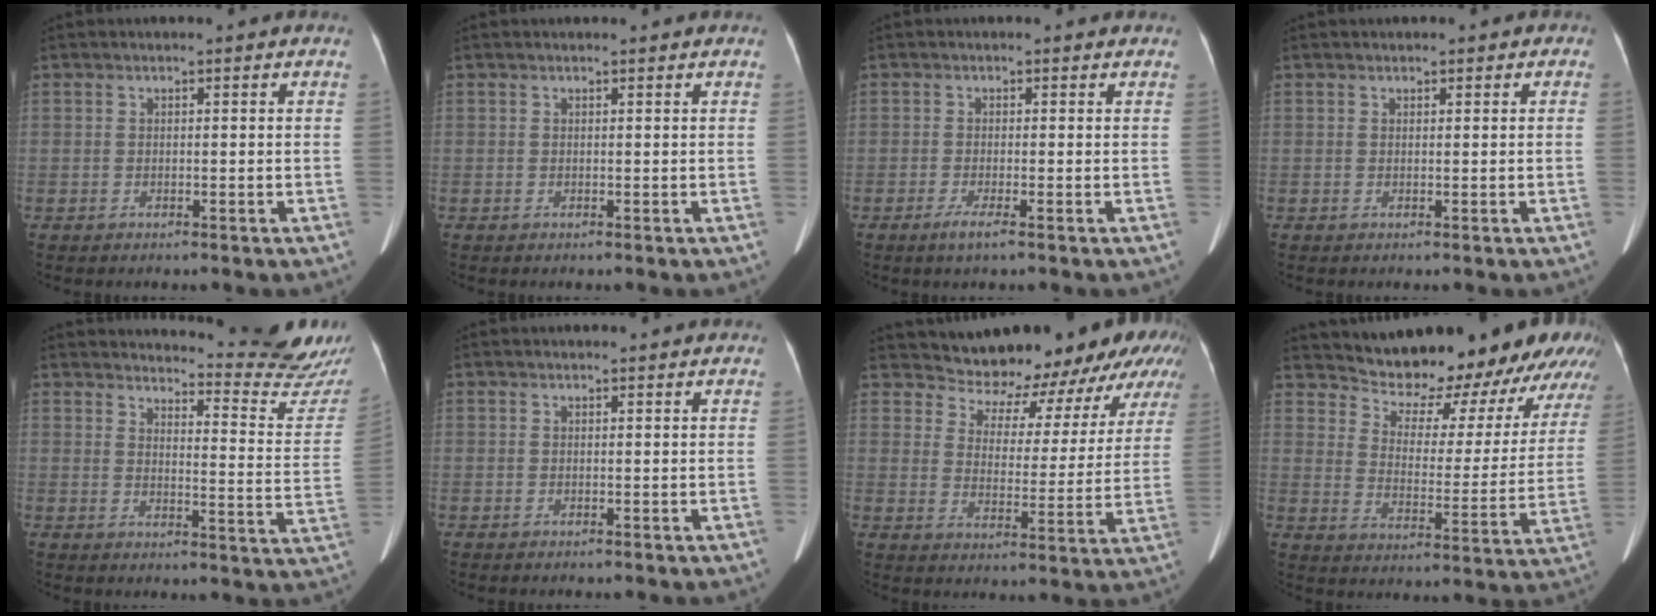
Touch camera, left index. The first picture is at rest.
{"total": 1.9, "force": [1.8, 0.0, 0.6], "torque": [-0.005, 0.002, 0.020]}
{"total": 2.3, "force": [-0.7, 0.3, 2.2], "torque": [-0.038, -0.012, -0.012]}
{"total": 0.9, "force": [0.3, 0.7, 0.4], "torque": [-0.003, -0.009, 0.001]}
{"total": 16.8, "force": [16.4, -0.8, 3.6], "torque": [-0.046, -0.145, 0.176]}
{"total": 2.3, "force": [2.2, 0.0, 0.7], "torque": [-0.006, 0.002, 0.024]}
{"total": 18.3, "force": [16.9, 5.8, 4.2], "torque": [-0.032, -0.040, 0.193]}
{"total": 25.1, "force": [22.8, 6.1, 8.5], "torque": [-0.115, -0.084, 0.277]}